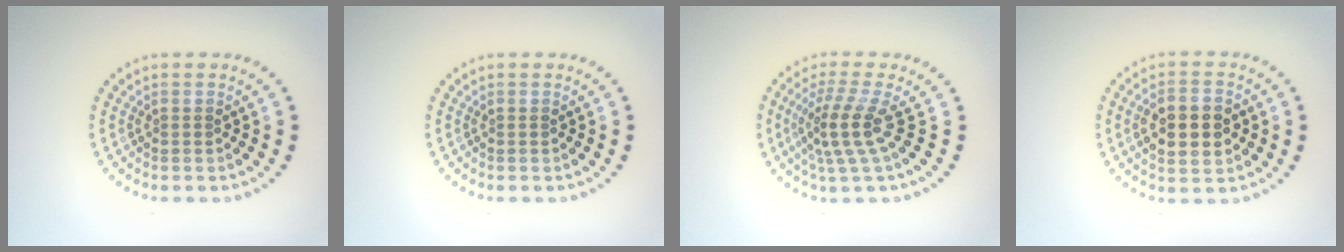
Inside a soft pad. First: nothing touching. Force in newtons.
{"total": 0.0}
{"total": 3.7, "press": 2.6, "slide": 2.6}
{"total": 5.2, "press": 5.2, "slide": 0.2}